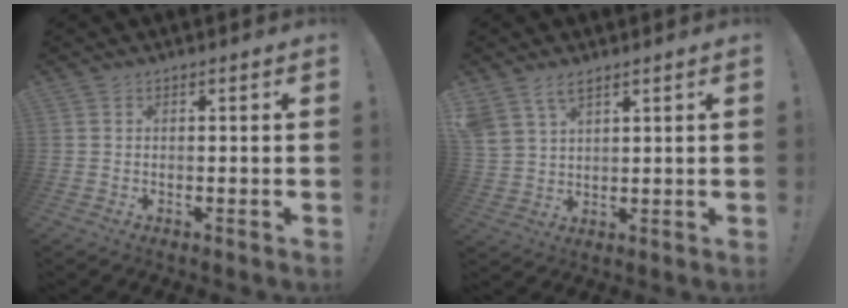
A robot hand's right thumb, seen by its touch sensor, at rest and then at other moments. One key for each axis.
{"total": 6.1, "fx": 4.2, "fy": 3.2, "fz": 3.1, "tx": -0.066, "ty": -0.010, "tz": 0.085}